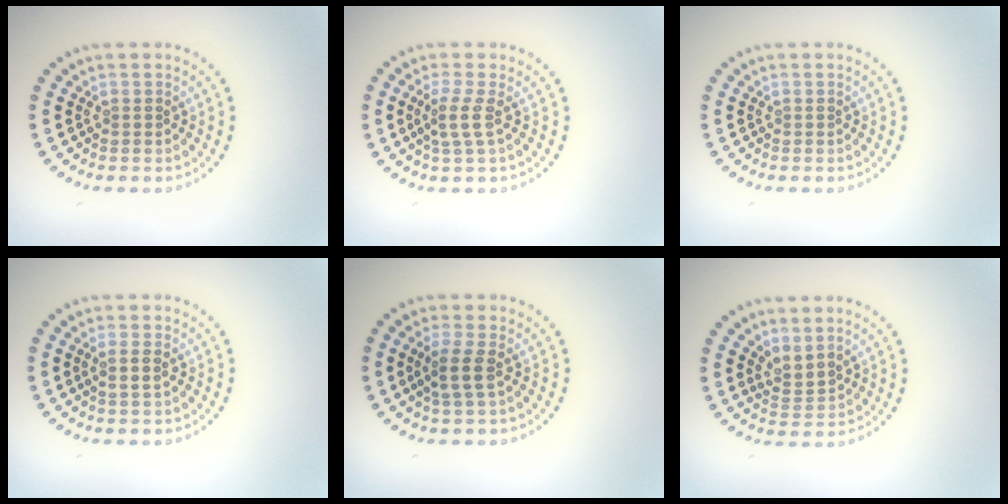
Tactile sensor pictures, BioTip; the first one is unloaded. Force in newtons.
{"total": 2.1, "press": 1.6, "slide": 1.3}
{"total": 0.0}
{"total": 1.4, "press": 1.2, "slide": 0.6}
{"total": 2.2, "press": 1.9, "slide": 1.2}
{"total": 2.1, "press": 1.4, "slide": 1.6}